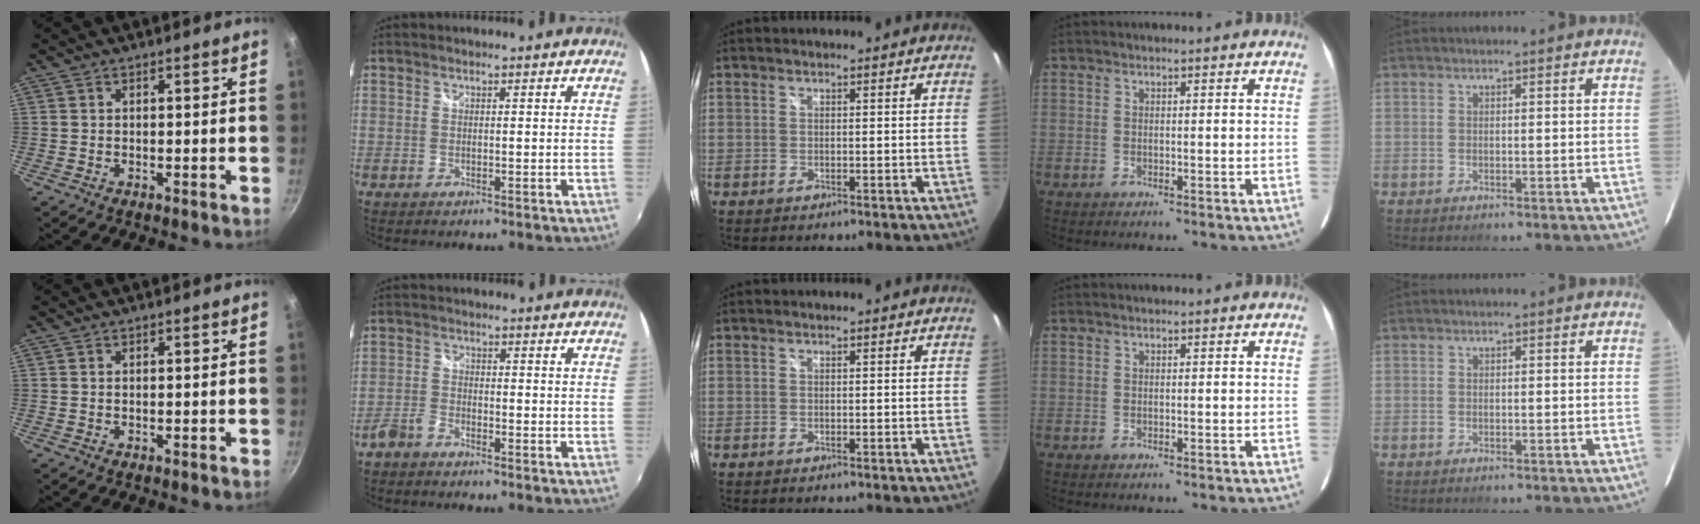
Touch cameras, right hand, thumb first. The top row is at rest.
{"index": {"total": 3.3, "force": [-2.7, 1.3, 1.3], "torque": [-0.037, 0.002, -0.057]}}